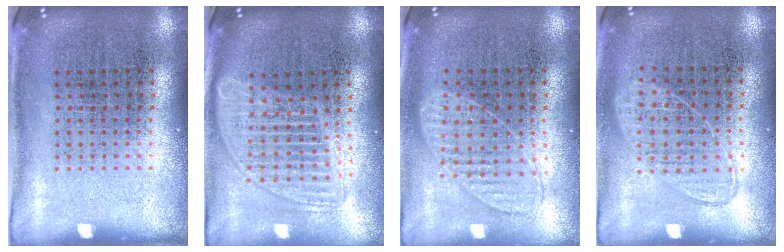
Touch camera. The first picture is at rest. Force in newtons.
{"total": 1.8, "press": 1.5, "slide": 0.9}
{"total": 0.9, "press": 0.9, "slide": 0.2}
{"total": 1.0, "press": 0.9, "slide": 0.4}